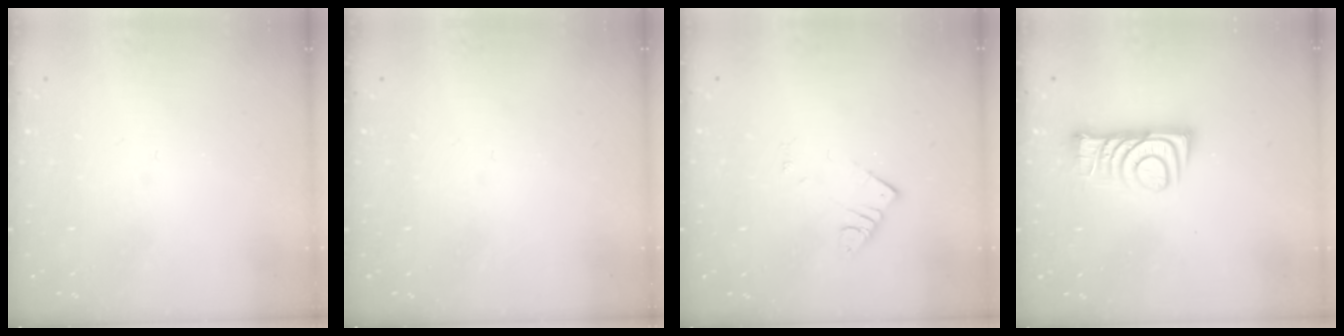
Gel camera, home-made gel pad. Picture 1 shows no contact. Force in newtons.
{"total": 0.0}
{"total": 2.6, "press": 2.6, "slide": 0.1}
{"total": 8.8, "press": 8.8, "slide": 0.8}